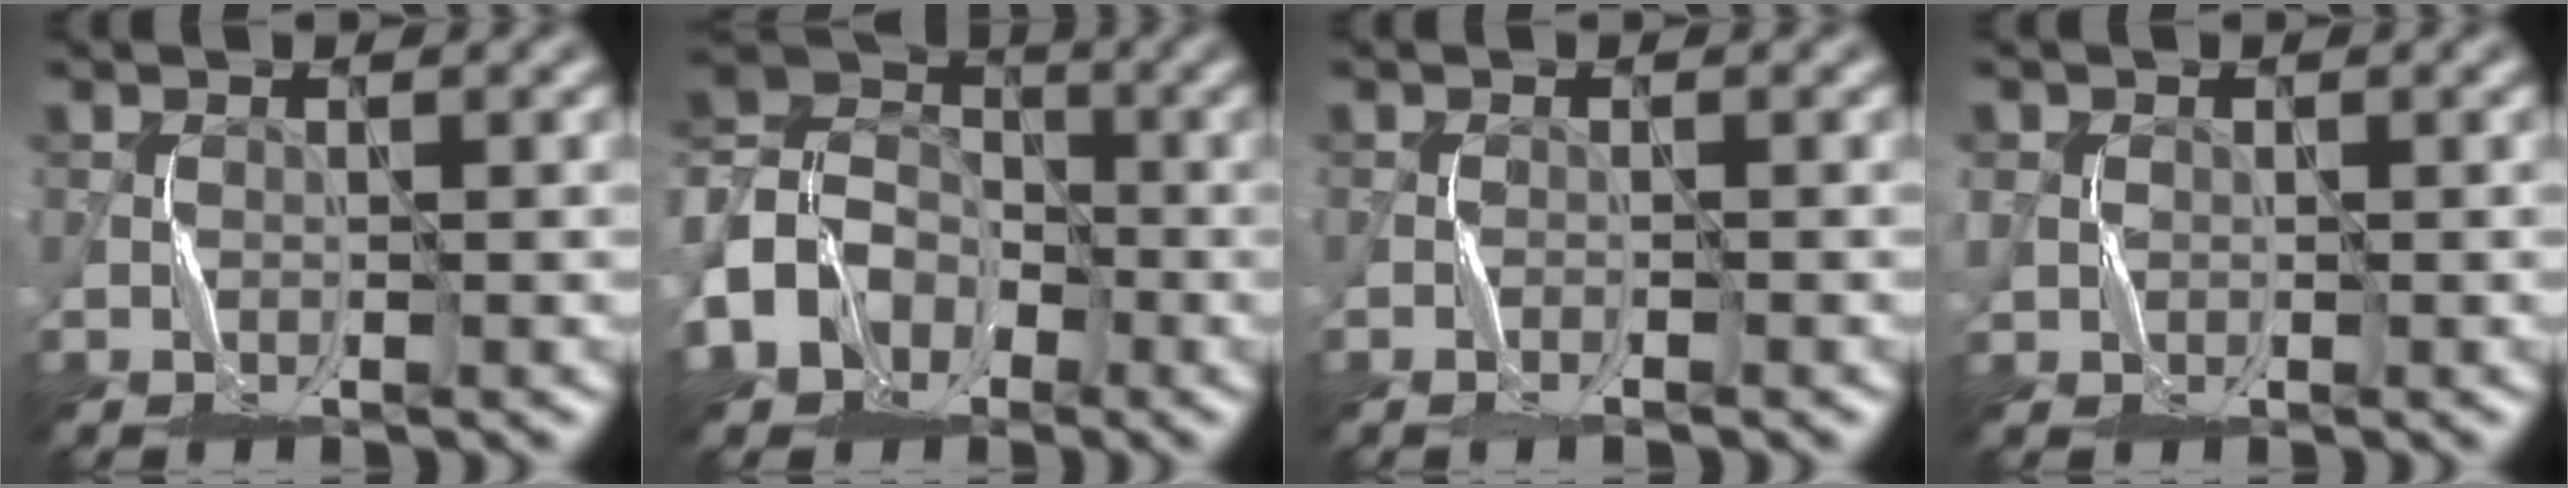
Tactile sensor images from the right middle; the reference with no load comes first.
{"total": 9.2, "force": [-3.9, 7.6, 3.6], "torque": [-0.082, -0.005, -0.104]}
{"total": 0.8, "force": [-0.7, 0.0, 0.5], "torque": [-0.009, 0.003, -0.013]}
{"total": 1.4, "force": [0.2, 1.4, 0.3], "torque": [-0.010, 0.001, 0.002]}